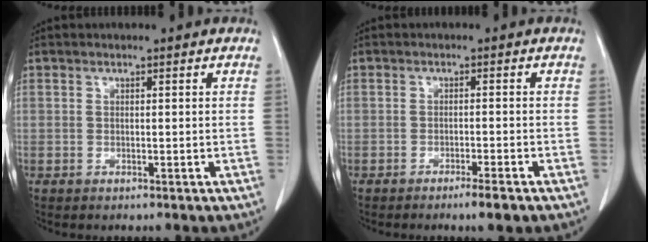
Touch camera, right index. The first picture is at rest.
{"total": 2.8, "force": [-2.1, -0.1, 2.0], "torque": [-0.029, -0.005, -0.031]}